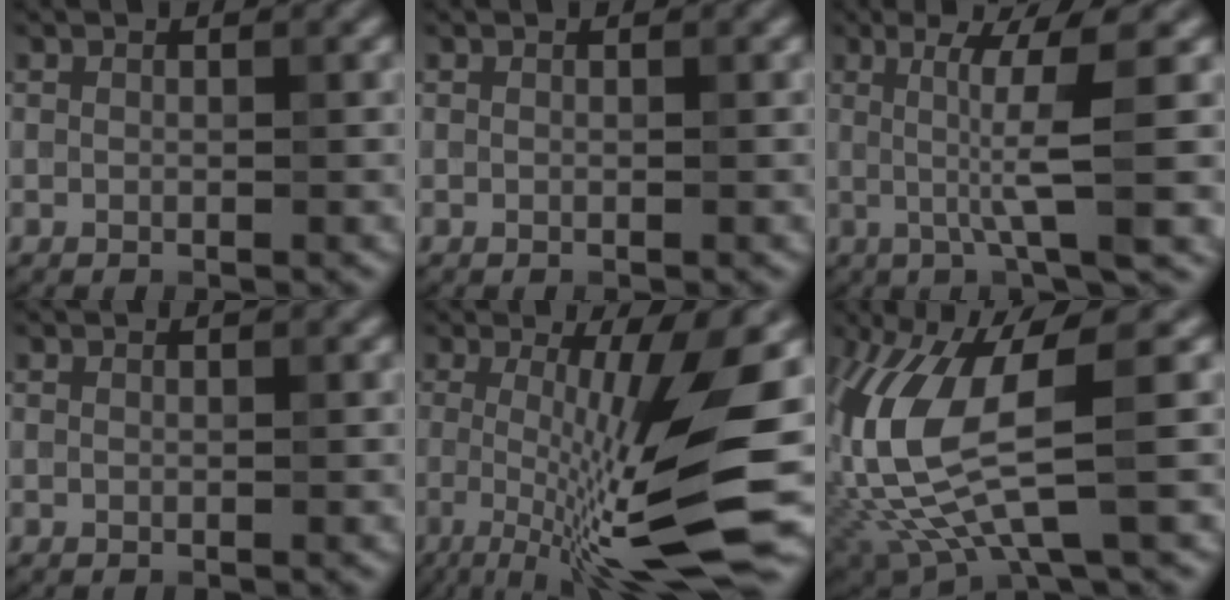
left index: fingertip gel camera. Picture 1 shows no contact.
{"total": 0.0}
{"total": 6.8, "force": [0.7, 0.9, 6.7], "torque": [-0.109, 0.003, 0.015]}
{"total": 0.0}
{"total": 12.4, "force": [-1.8, 2.2, 12.1], "torque": [-0.190, 0.000, -0.031]}
{"total": 9.9, "force": [-0.1, 3.1, 9.4], "torque": [-0.219, -0.015, -0.001]}